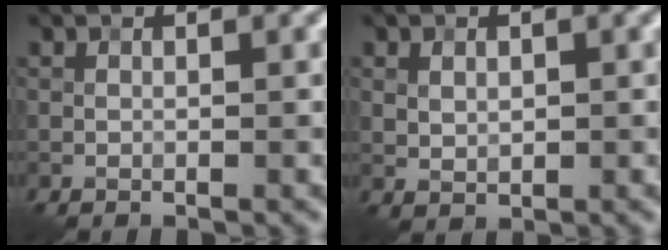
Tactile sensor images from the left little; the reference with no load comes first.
{"total": 1.4, "force": [0.3, 1.0, 0.9], "torque": [-0.019, -0.001, 0.009]}